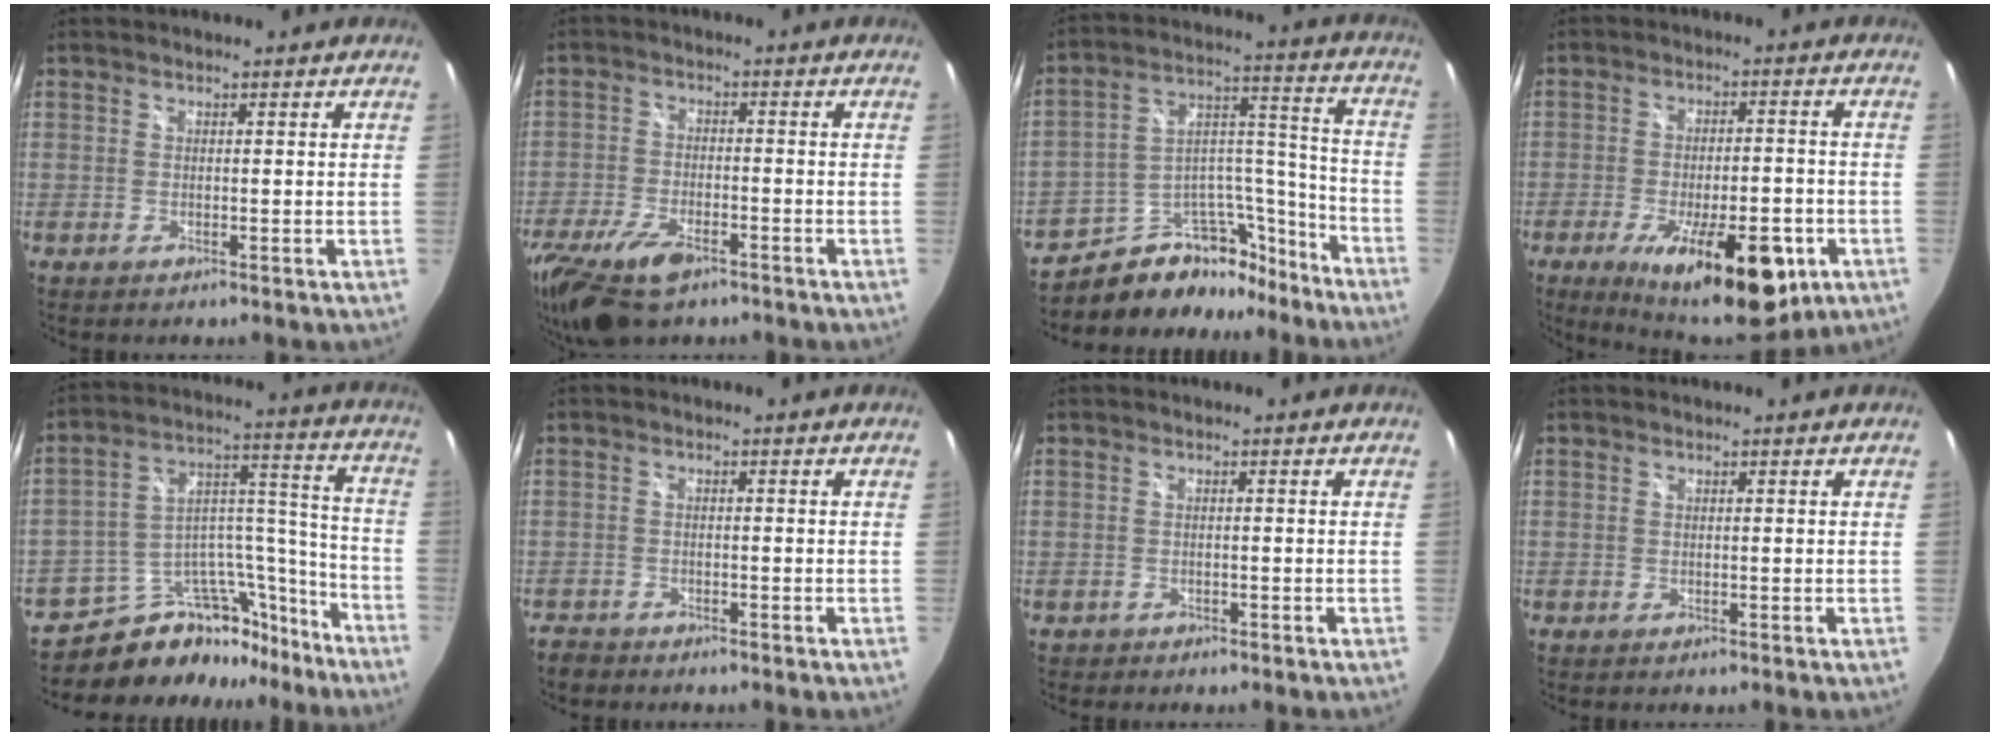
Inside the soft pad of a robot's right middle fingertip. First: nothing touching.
{"total": 14.6, "force": [-9.4, 6.9, 8.8], "torque": [-0.216, -0.039, -0.170]}
{"total": 17.8, "force": [-13.8, 9.2, 6.3], "torque": [-0.103, 0.076, -0.196]}
{"total": 18.1, "force": [-9.0, 6.9, 14.1], "torque": [-0.229, -0.031, -0.120]}
{"total": 18.3, "force": [-15.6, 8.3, 4.7], "torque": [-0.074, 0.075, -0.227]}
{"total": 2.7, "force": [-2.4, 1.2, 0.3], "torque": [-0.017, -0.008, -0.048]}
{"total": 1.2, "force": [-0.9, 0.8, 0.1], "torque": [-0.007, -0.001, -0.013]}
{"total": 0.0}